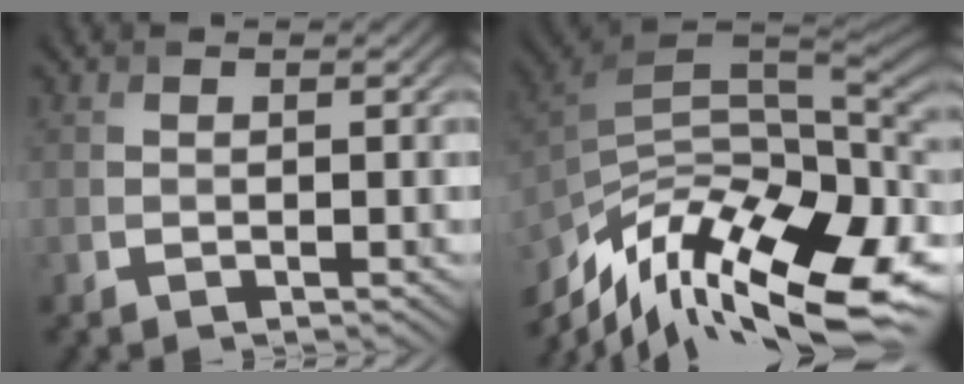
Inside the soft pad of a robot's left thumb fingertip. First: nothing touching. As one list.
[{"total": 17.4, "force": [-9.2, 7.3, 12.8], "torque": [-0.261, -0.005, -0.158]}]